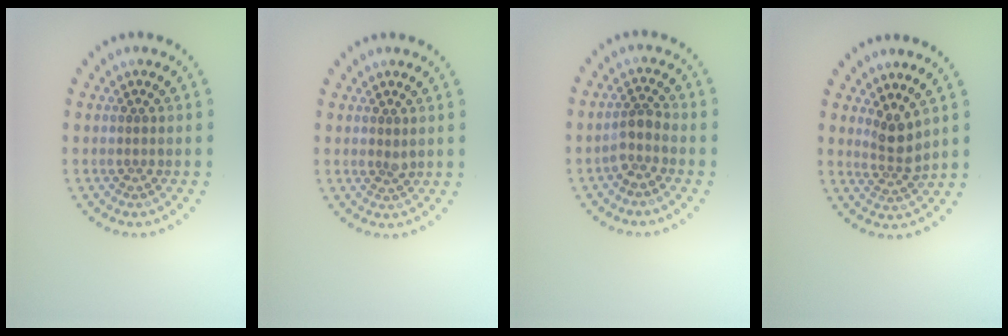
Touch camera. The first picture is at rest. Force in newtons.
{"total": 0.6, "press": 0.5, "slide": 0.4}
{"total": 2.0, "press": 1.6, "slide": 1.3}
{"total": 2.3, "press": 1.8, "slide": 1.4}